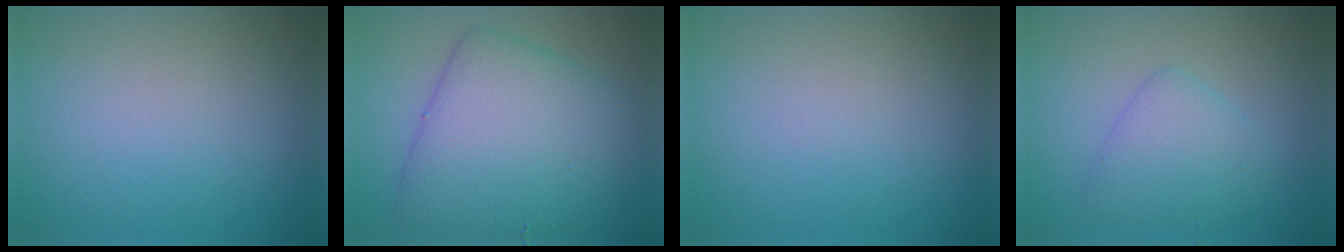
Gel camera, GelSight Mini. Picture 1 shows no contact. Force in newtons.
{"total": 9.2, "press": 9.2, "slide": 0.3}
{"total": 0.0}
{"total": 3.1, "press": 3.1, "slide": 0.1}